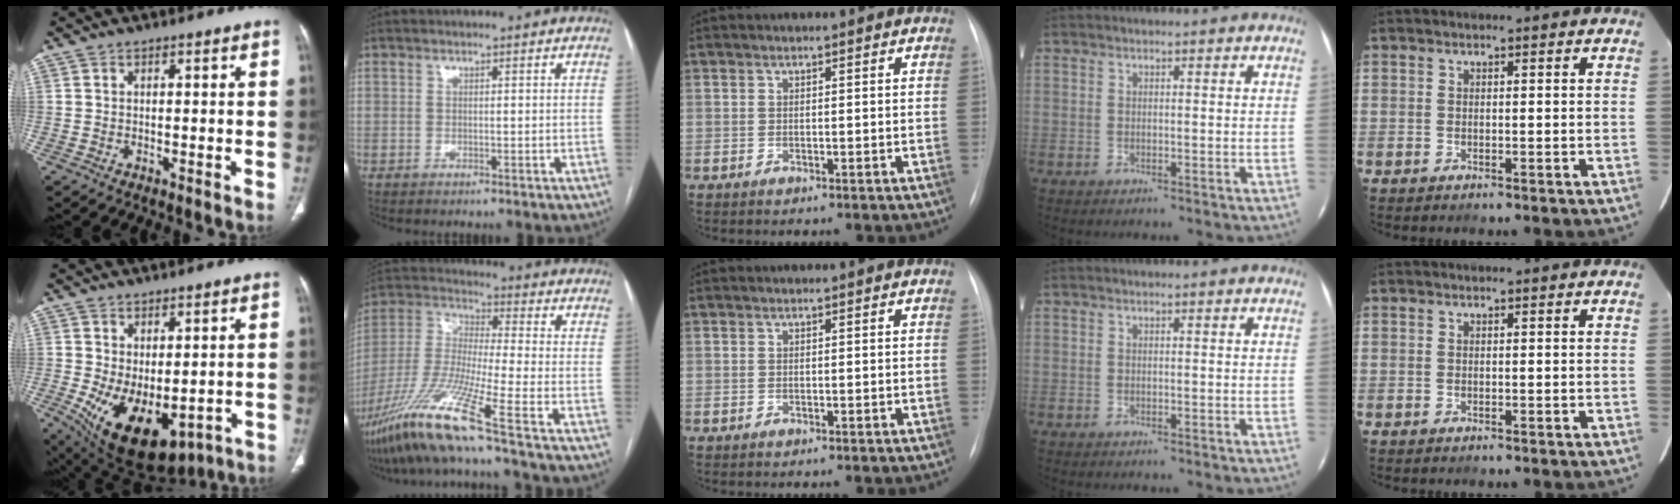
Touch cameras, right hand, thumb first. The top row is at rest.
{"thumb": {"total": 15.0, "force": [-4.6, 8.5, 11.5], "torque": [-0.184, -0.009, -0.040]}, "index": {"total": 16.1, "force": [-10.9, -2.0, 11.7], "torque": [-0.257, -0.037, -0.209]}}